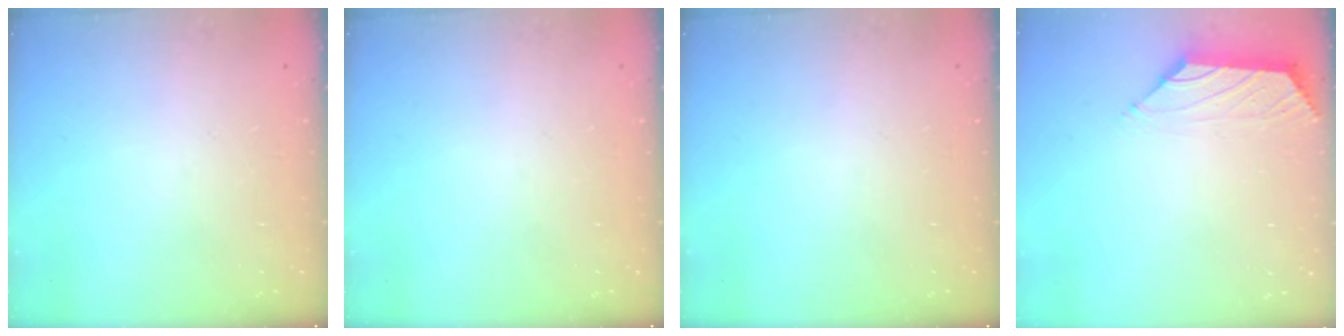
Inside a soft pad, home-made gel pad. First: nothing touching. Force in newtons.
{"total": 0.0}
{"total": 0.0}
{"total": 0.8, "press": 0.5, "slide": 0.6}